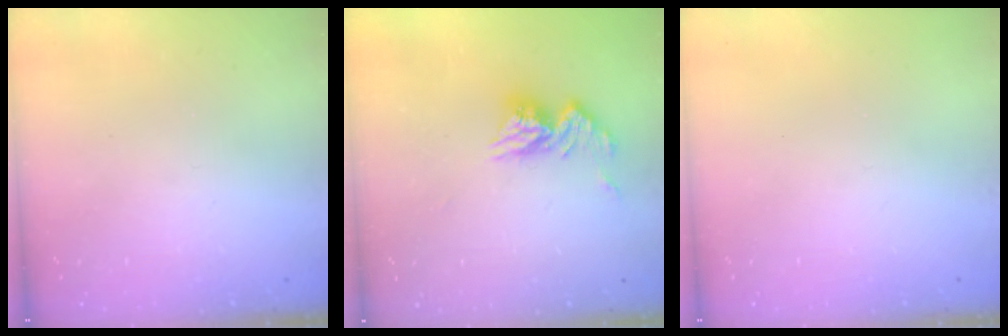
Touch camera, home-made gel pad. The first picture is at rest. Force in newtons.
{"total": 11.5, "press": 11.4, "slide": 1.1}
{"total": 0.0}